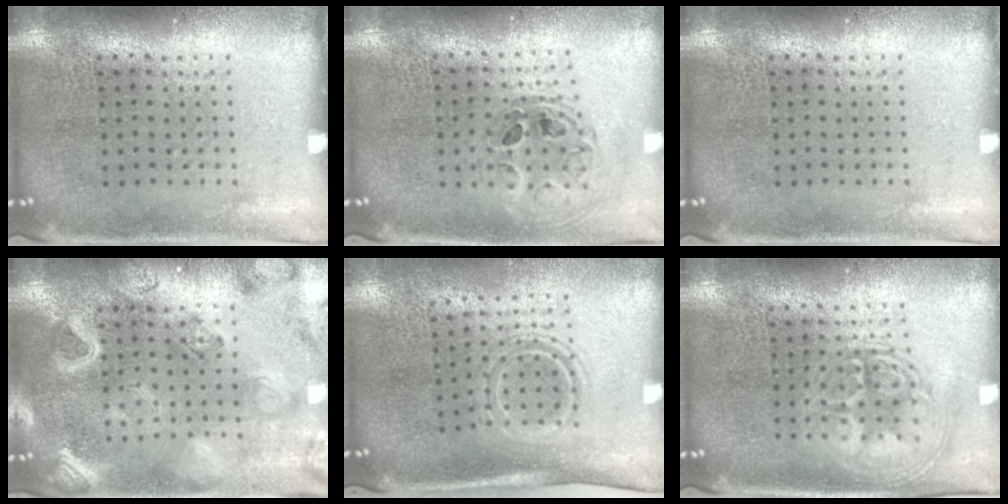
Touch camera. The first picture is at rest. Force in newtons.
{"total": 0.7, "press": 0.7, "slide": 0.1}
{"total": 0.0}
{"total": 3.1, "press": 3.0, "slide": 0.7}
{"total": 1.6, "press": 1.1, "slide": 1.1}
{"total": 3.0, "press": 3.0, "slide": 0.4}